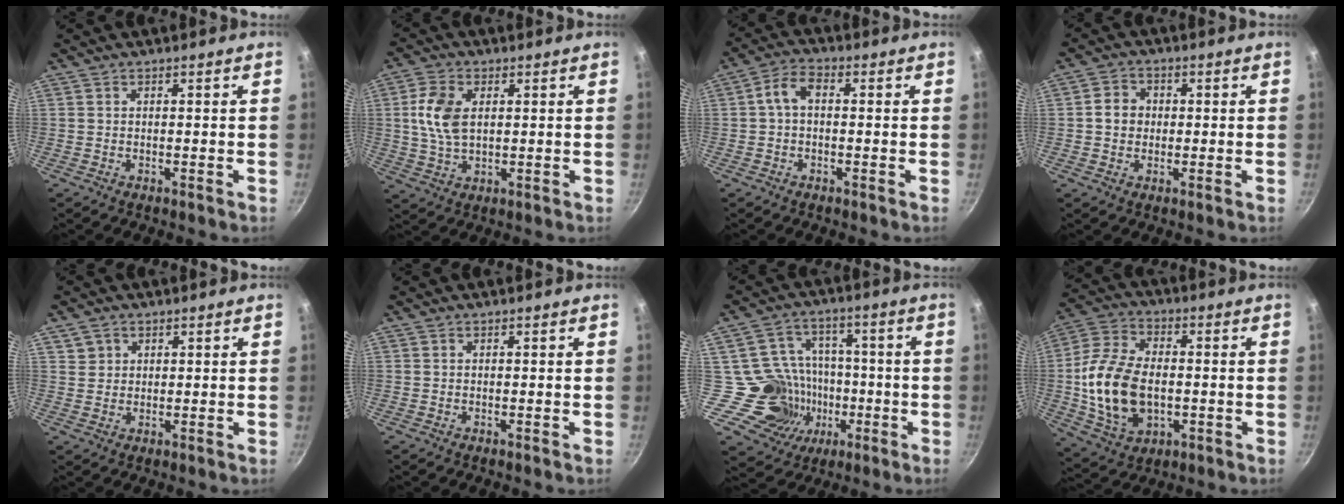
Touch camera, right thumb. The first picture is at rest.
{"total": 8.6, "force": [1.6, 5.2, 6.6], "torque": [-0.122, -0.001, 0.029]}
{"total": 4.7, "force": [-0.1, 3.0, 3.6], "torque": [-0.070, 0.023, -0.009]}
{"total": 4.6, "force": [0.1, 4.1, 2.0], "torque": [-0.011, 0.009, -0.008]}
{"total": 2.8, "force": [1.3, 2.5, 0.6], "torque": [0.004, 0.005, 0.023]}
{"total": 0.0}
{"total": 14.4, "force": [-2.9, 13.6, 3.7], "torque": [-0.014, 0.042, -0.037]}
{"total": 17.2, "force": [-1.5, 11.2, 13.0], "torque": [-0.242, 0.016, -0.023]}